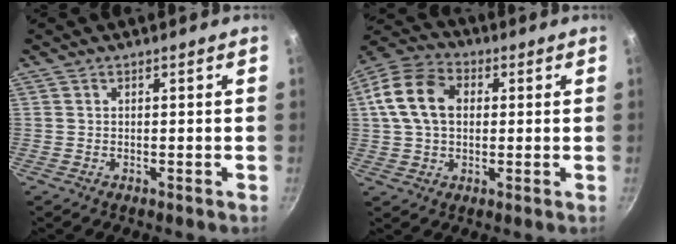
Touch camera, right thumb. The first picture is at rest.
{"total": 12.5, "force": [2.1, 9.0, 8.5], "torque": [-0.142, 0.018, 0.023]}